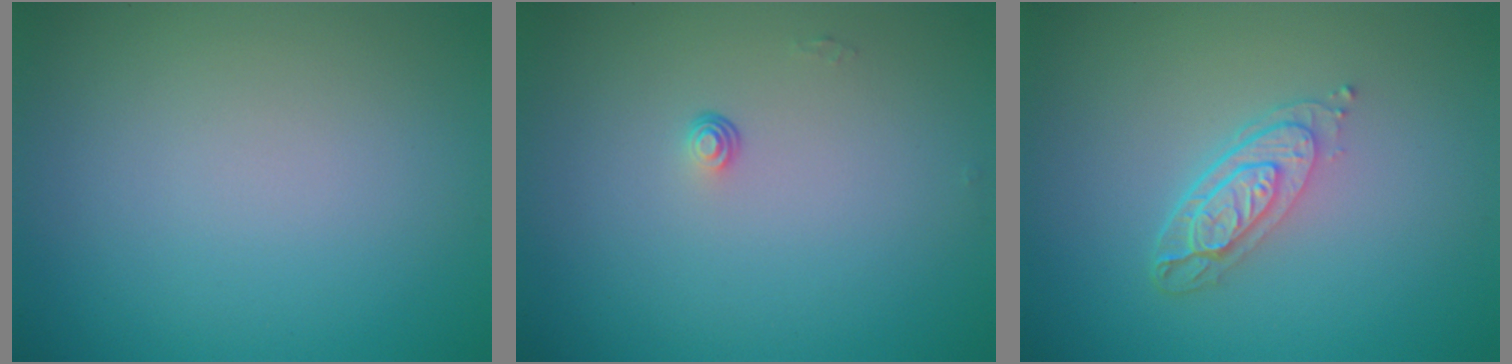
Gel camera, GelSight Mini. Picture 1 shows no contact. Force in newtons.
{"total": 0.6, "press": 0.4, "slide": 0.5}
{"total": 3.5, "press": 2.5, "slide": 2.4}